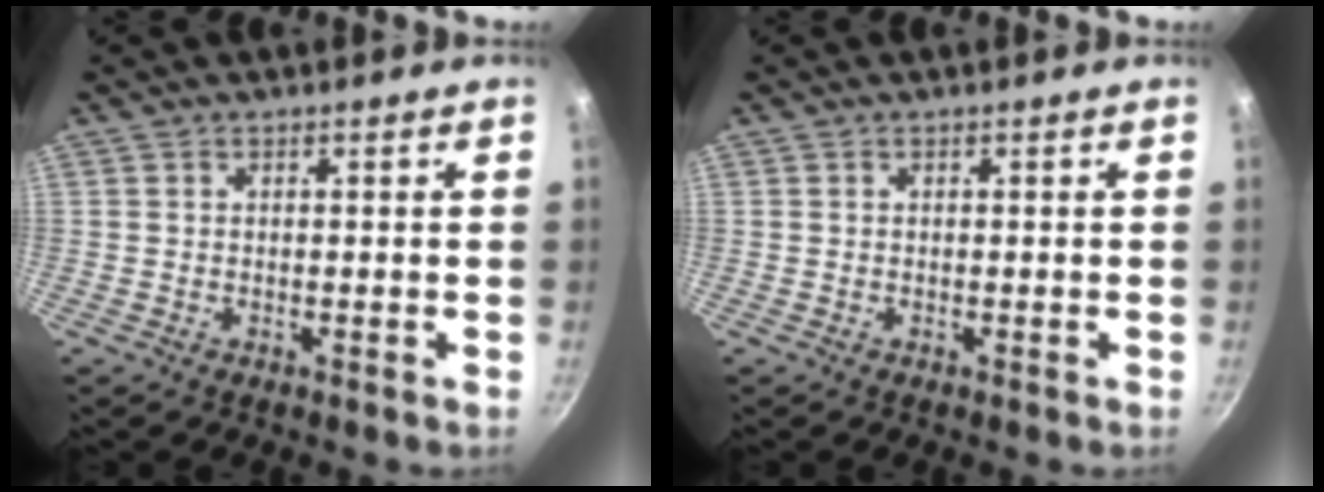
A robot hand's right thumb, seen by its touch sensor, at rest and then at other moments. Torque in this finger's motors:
{"motor_torque": [-0.01, 0.02, 0.00, 0.00, 0.02]}